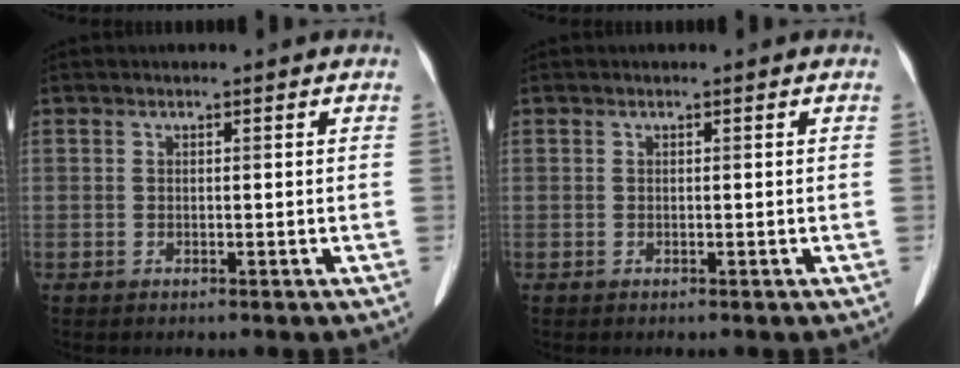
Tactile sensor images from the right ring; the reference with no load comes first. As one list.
[{"total": 0.0}]